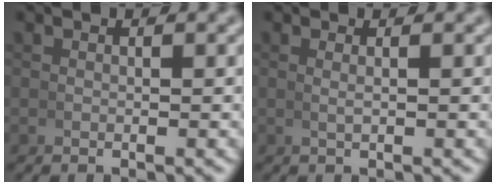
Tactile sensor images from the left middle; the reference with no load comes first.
{"total": 0.6, "force": [0.2, -0.2, 0.5], "torque": [-0.013, -0.002, 0.005]}